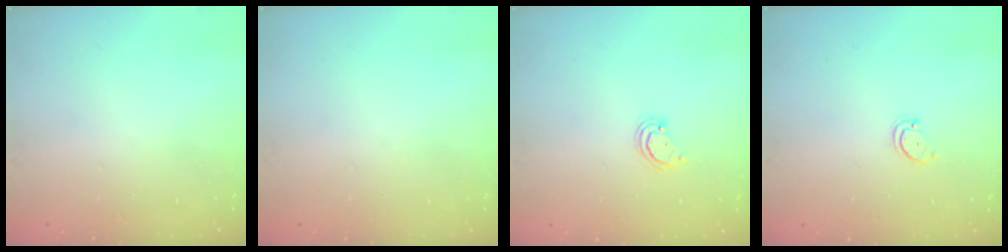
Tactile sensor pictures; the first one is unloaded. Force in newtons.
{"total": 0.0}
{"total": 2.5, "press": 2.4, "slide": 0.2}
{"total": 2.8, "press": 2.8, "slide": 0.3}